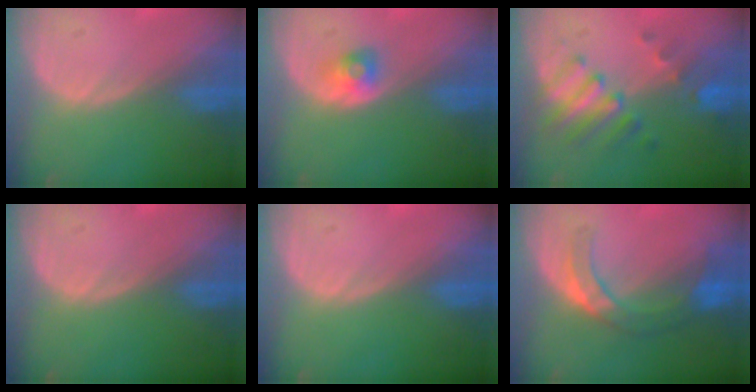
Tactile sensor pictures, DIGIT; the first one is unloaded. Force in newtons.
{"total": 2.6, "press": 2.4, "slide": 1.0}
{"total": 7.7, "press": 6.9, "slide": 3.3}
{"total": 0.0}
{"total": 0.0}
{"total": 7.2, "press": 6.4, "slide": 3.3}